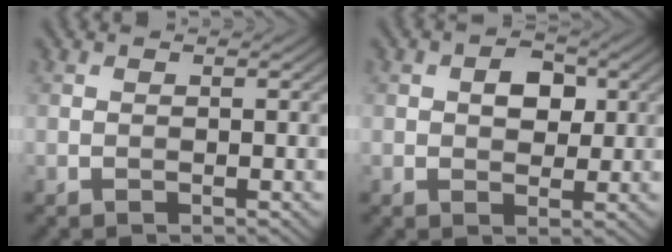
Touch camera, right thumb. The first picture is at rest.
{"total": 3.9, "force": [0.8, 2.8, 2.6], "torque": [-0.044, 0.002, 0.007]}